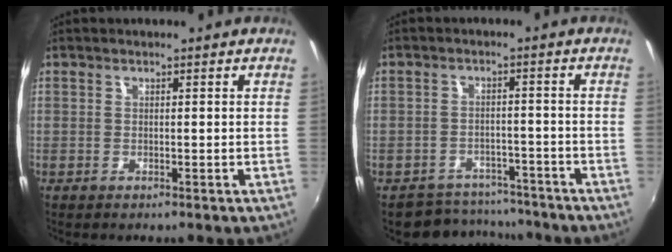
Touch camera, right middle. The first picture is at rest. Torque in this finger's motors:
{"motor_torque": [0.11, -0.50, -0.48, -0.16]}